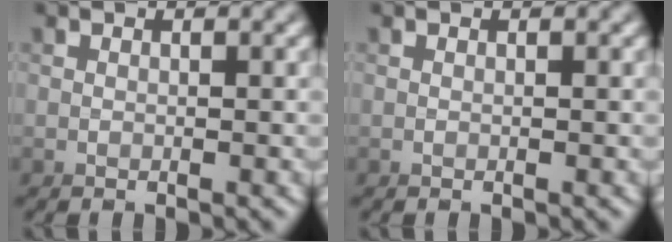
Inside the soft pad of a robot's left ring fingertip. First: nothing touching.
{"total": 0.0}